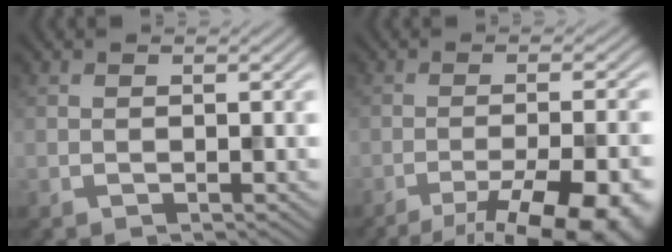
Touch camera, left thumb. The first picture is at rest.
{"total": 13.7, "force": [-9.0, 3.9, 9.5], "torque": [-0.130, -0.012, -0.107]}